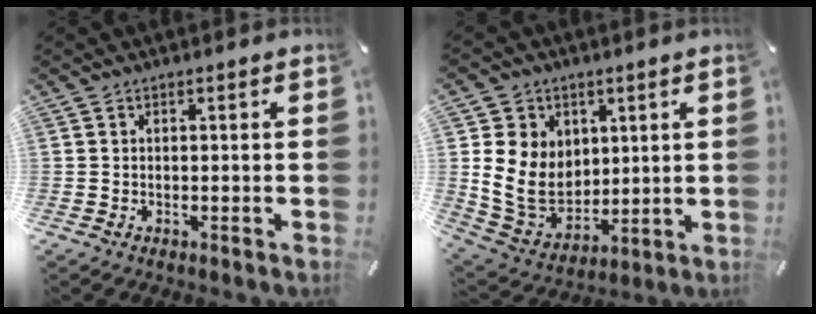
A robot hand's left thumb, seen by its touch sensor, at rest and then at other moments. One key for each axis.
{"total": 12.4, "fx": 1.9, "fy": 11.0, "fz": 5.3, "tx": -0.118, "ty": -0.015, "tz": 0.044}